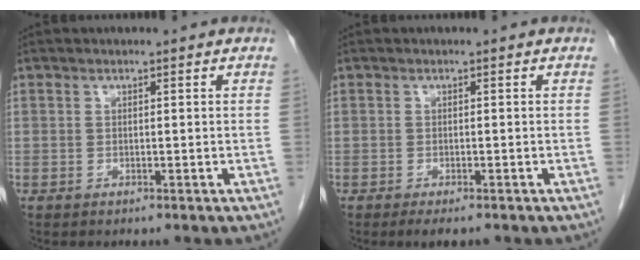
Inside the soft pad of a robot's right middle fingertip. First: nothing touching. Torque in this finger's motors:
{"motor_torque": [0.05, 0.00, 0.00, 0.00]}